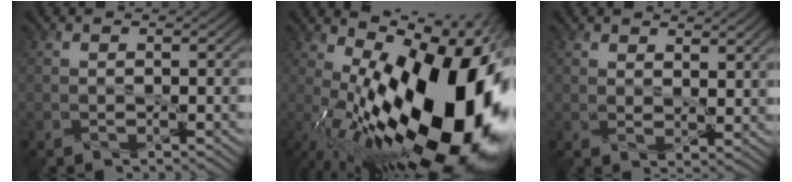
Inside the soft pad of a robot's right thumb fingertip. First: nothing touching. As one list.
[{"total": 22.6, "force": [-2.2, 10.9, 19.7], "torque": [-0.321, -0.012, -0.039]}, {"total": 3.4, "force": [2.6, 1.5, 1.7], "torque": [-0.036, -0.002, 0.049]}]